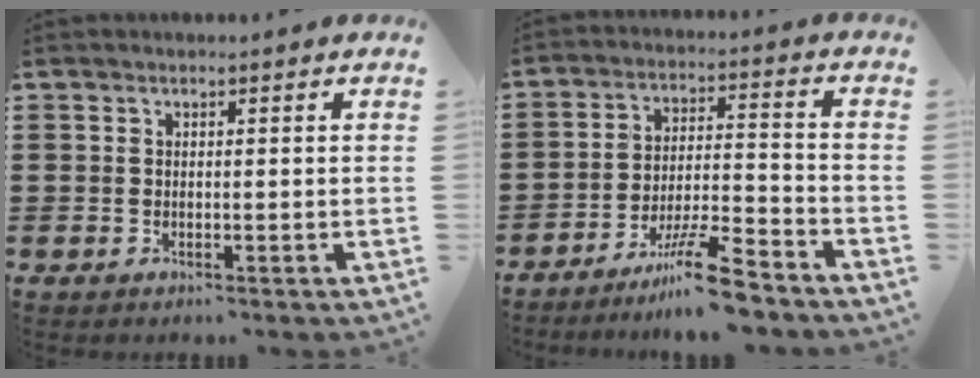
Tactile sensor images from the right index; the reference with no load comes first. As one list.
[{"total": 9.7, "force": [-7.7, 0.7, 5.8], "torque": [-0.097, 0.018, -0.144]}]